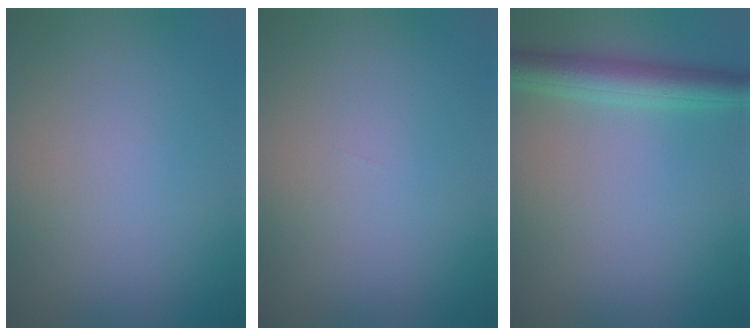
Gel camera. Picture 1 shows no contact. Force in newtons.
{"total": 0.0}
{"total": 4.1, "press": 4.1, "slide": 0.1}